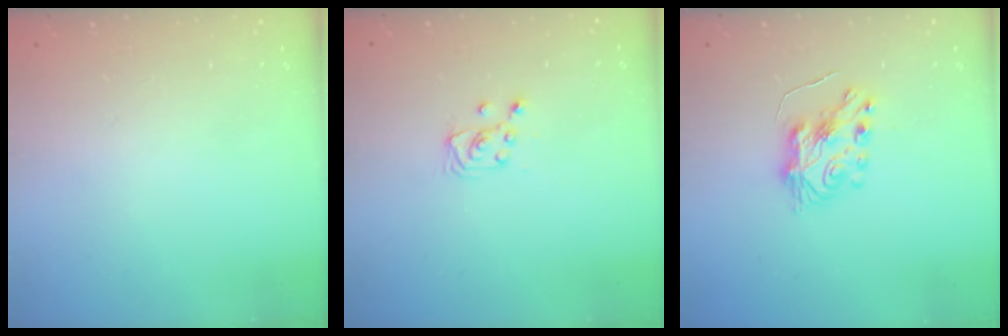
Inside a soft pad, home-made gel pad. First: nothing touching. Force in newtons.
{"total": 4.3, "press": 4.3, "slide": 0.3}
{"total": 7.3, "press": 7.2, "slide": 0.6}